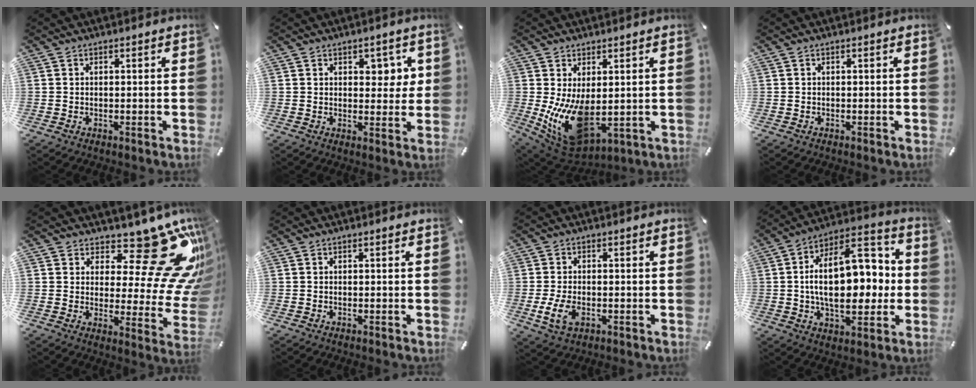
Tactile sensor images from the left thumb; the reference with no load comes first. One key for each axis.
{"total": 4.6, "fx": 1.9, "fy": 3.0, "fz": 2.8, "tx": -0.022, "ty": -0.008, "tz": 0.024}
{"total": 14.1, "fx": -0.6, "fy": 8.2, "fz": 11.4, "tx": -0.224, "ty": -0.018, "tz": 0.005}
{"total": 0.0}
{"total": 20.1, "fx": 12.2, "fy": 7.5, "fz": 14.2, "tx": -0.168, "ty": -0.103, "tz": 0.196}
{"total": 0.0}
{"total": 6.1, "fx": -1.5, "fy": 3.9, "fz": 4.4, "tx": -0.112, "ty": -0.004, "tz": -0.032}
{"total": 21.3, "fx": 1.2, "fy": 12.8, "fz": 17.0, "tx": -0.276, "ty": -0.007, "tz": 0.019}